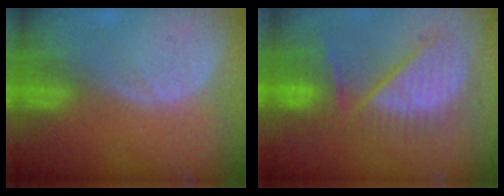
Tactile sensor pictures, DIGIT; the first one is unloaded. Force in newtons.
{"total": 11.4, "press": 10.2, "slide": 5.1}